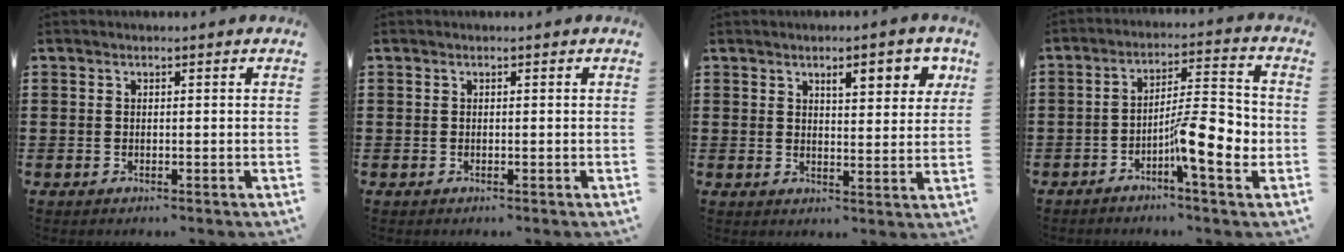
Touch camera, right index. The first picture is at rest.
{"total": 0.0}
{"total": 5.4, "force": [2.8, 1.7, 4.3], "torque": [-0.059, -0.004, 0.040]}
{"total": 9.7, "force": [-3.5, 1.9, 8.8], "torque": [-0.143, -0.001, -0.062]}